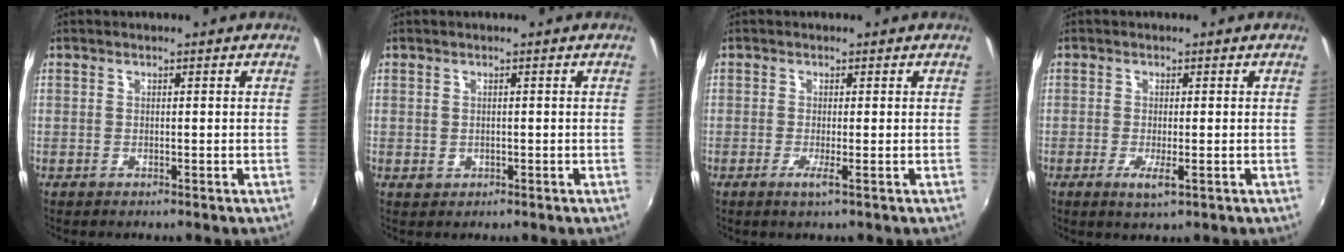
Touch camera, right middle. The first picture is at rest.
{"total": 1.1, "force": [-0.1, 1.0, 0.4], "torque": [-0.003, -0.002, -0.001]}
{"total": 1.6, "force": [-0.7, -0.4, 1.4], "torque": [-0.031, -0.006, -0.015]}
{"total": 3.1, "force": [-1.1, 0.5, 2.8], "torque": [-0.058, -0.011, -0.020]}